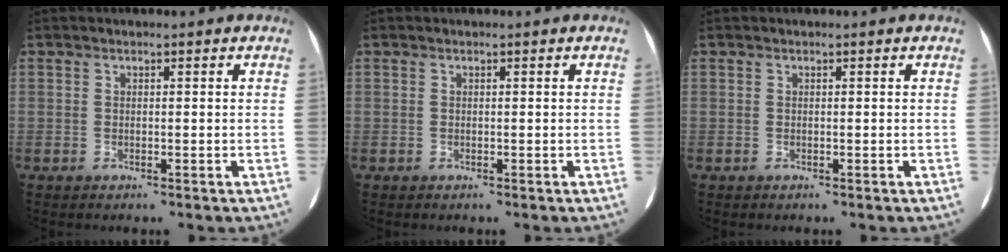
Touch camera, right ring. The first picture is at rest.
{"total": 0.0}
{"total": 0.0}